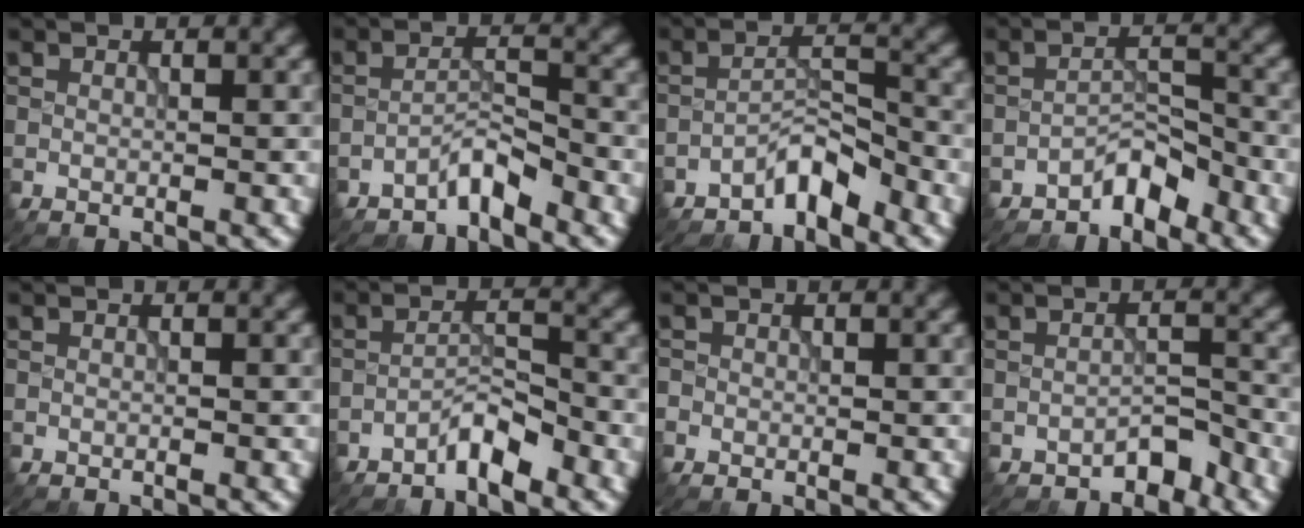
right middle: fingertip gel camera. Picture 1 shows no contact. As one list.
[{"total": 2.5, "force": [-2.2, 0.3, 1.1], "torque": [-0.016, 0.014, -0.044]}, {"total": 3.1, "force": [-2.6, 0.7, 1.4], "torque": [-0.018, 0.019, -0.049]}, {"total": 2.7, "force": [-2.3, 0.9, 1.1], "torque": [-0.011, 0.016, -0.042]}, {"total": 0.0}, {"total": 2.7, "force": [-2.2, 0.5, 1.4], "torque": [-0.023, 0.013, -0.044]}, {"total": 0.7, "force": [-0.3, 0.7, 0.0], "torque": [0.003, -0.006, -0.008]}, {"total": 2.3, "force": [-2.0, 0.8, 0.8], "torque": [-0.007, 0.013, -0.031]}]